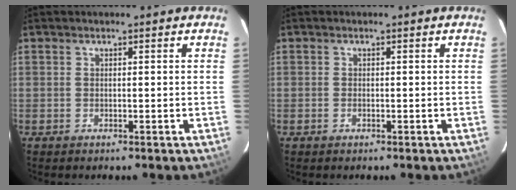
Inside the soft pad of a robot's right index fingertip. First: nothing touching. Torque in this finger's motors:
{"motor_torque": [-0.20, -0.01, -0.06, -0.01]}